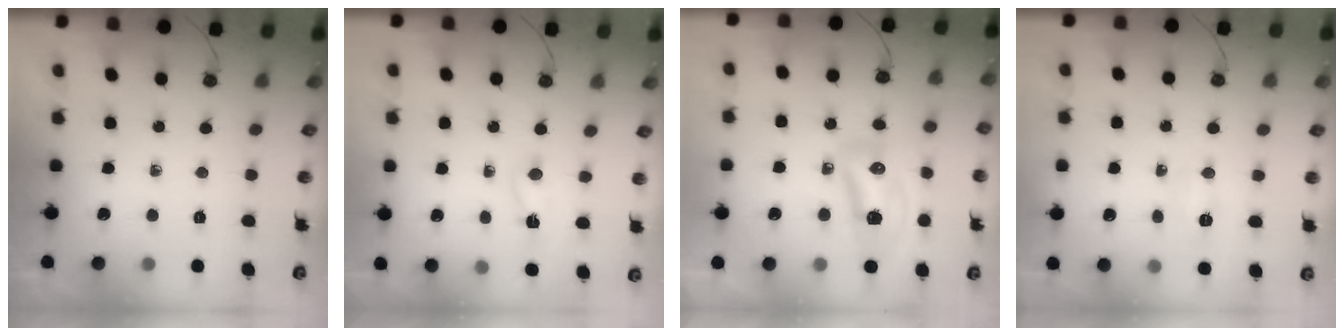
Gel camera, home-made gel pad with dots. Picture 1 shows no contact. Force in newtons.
{"total": 3.8, "press": 3.8, "slide": 0.6}
{"total": 10.5, "press": 10.4, "slide": 1.3}
{"total": 4.7, "press": 4.4, "slide": 1.5}